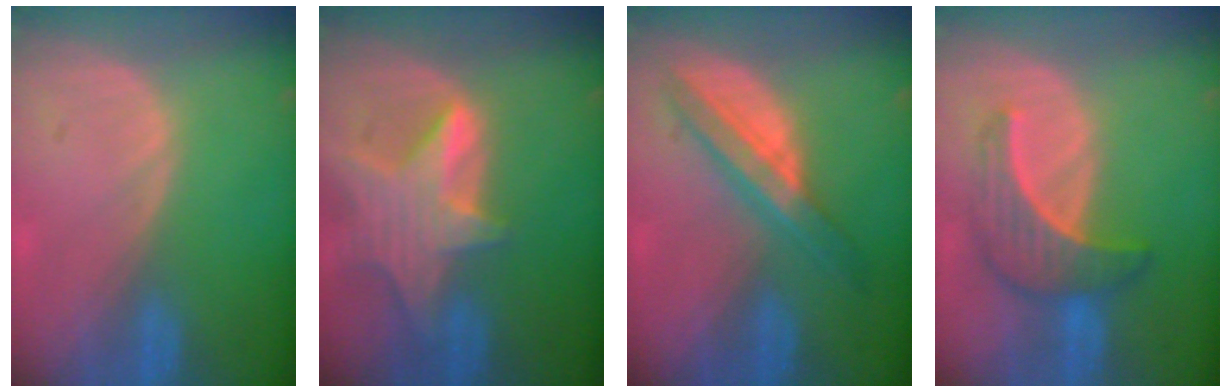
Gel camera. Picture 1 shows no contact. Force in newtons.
{"total": 8.4, "press": 7.4, "slide": 4.0}
{"total": 6.2, "press": 6.2, "slide": 0.1}
{"total": 6.6, "press": 6.5, "slide": 0.9}